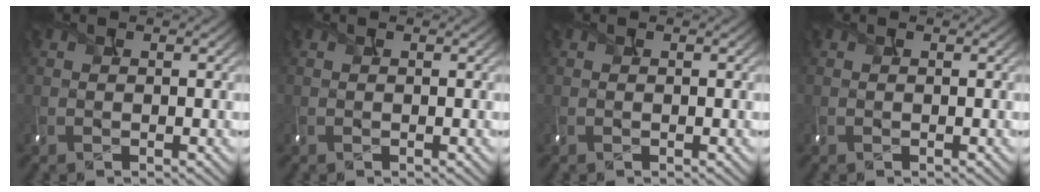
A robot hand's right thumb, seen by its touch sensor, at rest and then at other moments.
{"total": 0.0}
{"total": 0.0}
{"total": 0.0}